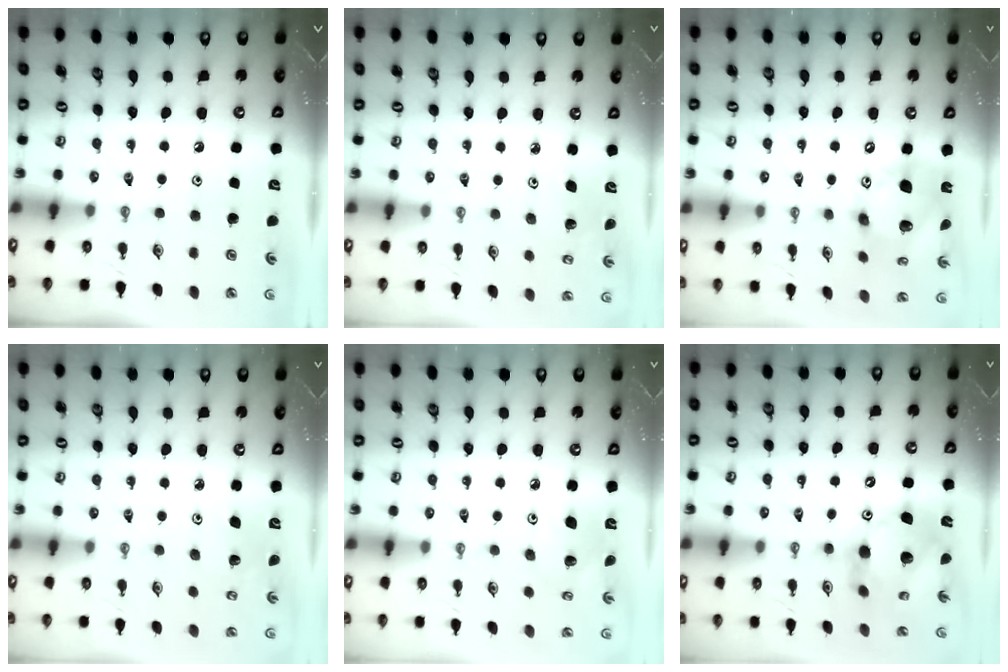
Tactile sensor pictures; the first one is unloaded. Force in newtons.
{"total": 3.0, "press": 2.9, "slide": 0.4}
{"total": 16.9, "press": 16.6, "slide": 3.2}
{"total": 3.0, "press": 2.9, "slide": 0.4}
{"total": 6.6, "press": 6.4, "slide": 1.6}
{"total": 14.4, "press": 14.3, "slide": 1.4}